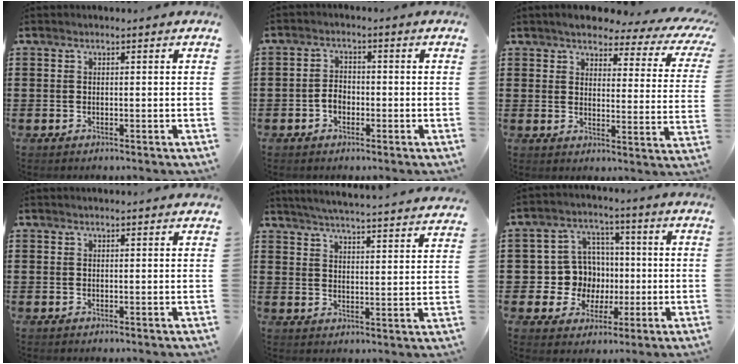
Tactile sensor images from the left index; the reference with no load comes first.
{"total": 2.6, "force": [-0.7, 1.8, 1.8], "torque": [-0.044, -0.001, -0.016]}
{"total": 4.5, "force": [3.9, 0.9, 2.1], "torque": [-0.055, -0.024, 0.060]}
{"total": 0.8, "force": [0.7, 0.0, 0.2], "torque": [-0.006, -0.002, 0.015]}
{"total": 4.9, "force": [4.7, -0.9, 0.9], "torque": [-0.040, -0.041, 0.078]}
{"total": 8.9, "force": [0.4, 8.6, 2.2], "torque": [-0.079, 0.012, 0.019]}